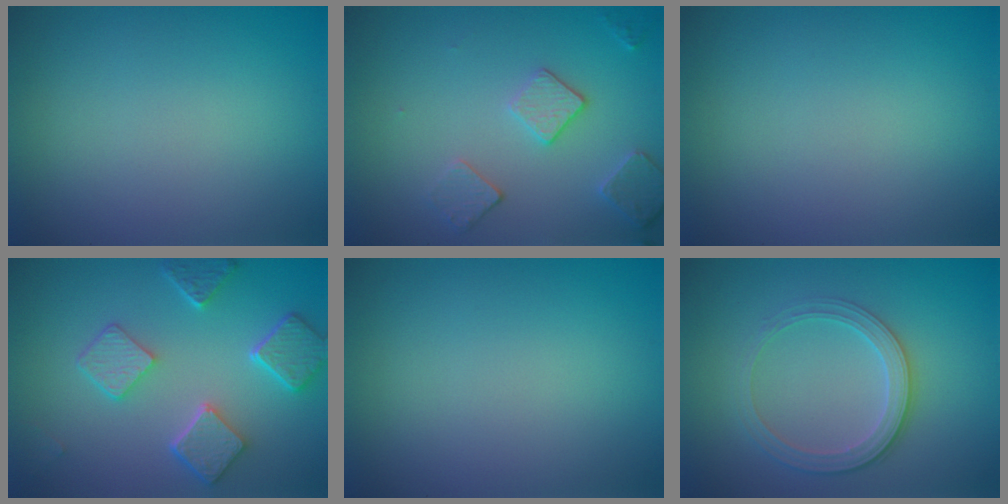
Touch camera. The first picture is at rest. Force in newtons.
{"total": 2.6, "press": 2.5, "slide": 0.8}
{"total": 0.0}
{"total": 5.5, "press": 4.4, "slide": 3.4}
{"total": 0.0}
{"total": 2.8, "press": 2.6, "slide": 1.1}